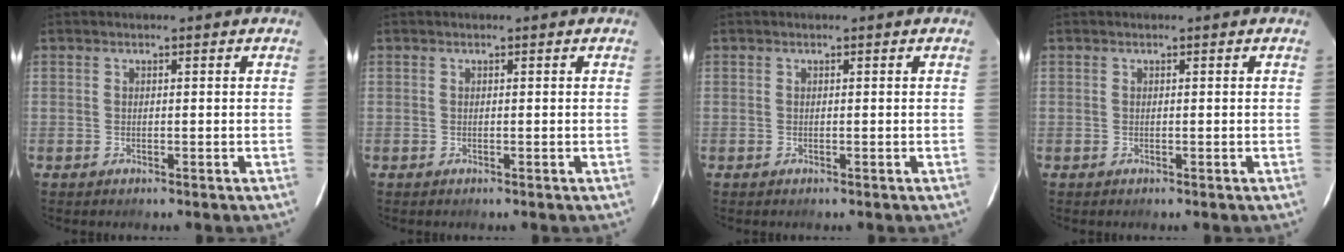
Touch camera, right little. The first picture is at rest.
{"total": 0.0}
{"total": 0.0}
{"total": 0.0}